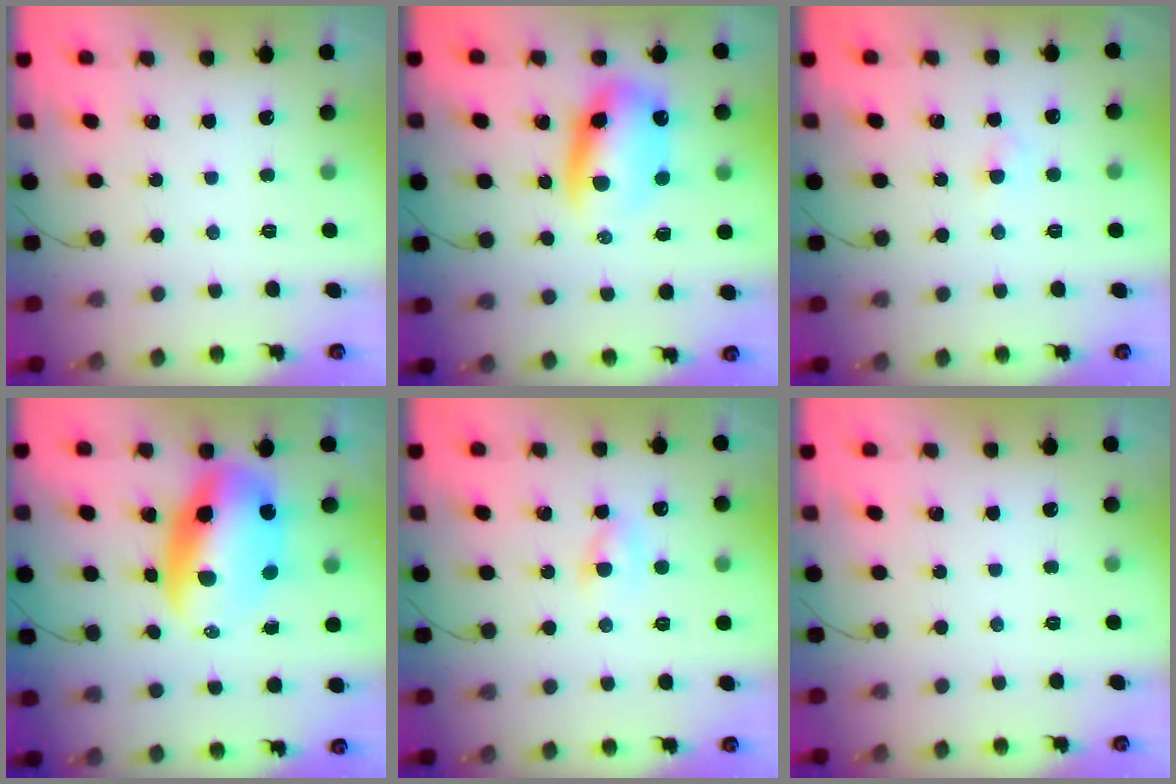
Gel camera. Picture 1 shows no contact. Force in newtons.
{"total": 10.3, "press": 9.9, "slide": 2.8}
{"total": 2.6, "press": 2.4, "slide": 1.0}
{"total": 12.8, "press": 12.4, "slide": 3.0}
{"total": 2.8, "press": 2.6, "slide": 1.1}
{"total": 0.0}